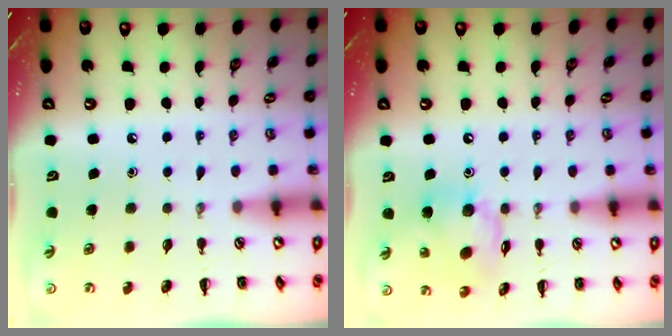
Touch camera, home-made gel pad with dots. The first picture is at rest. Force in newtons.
{"total": 13.2, "press": 12.9, "slide": 2.9}